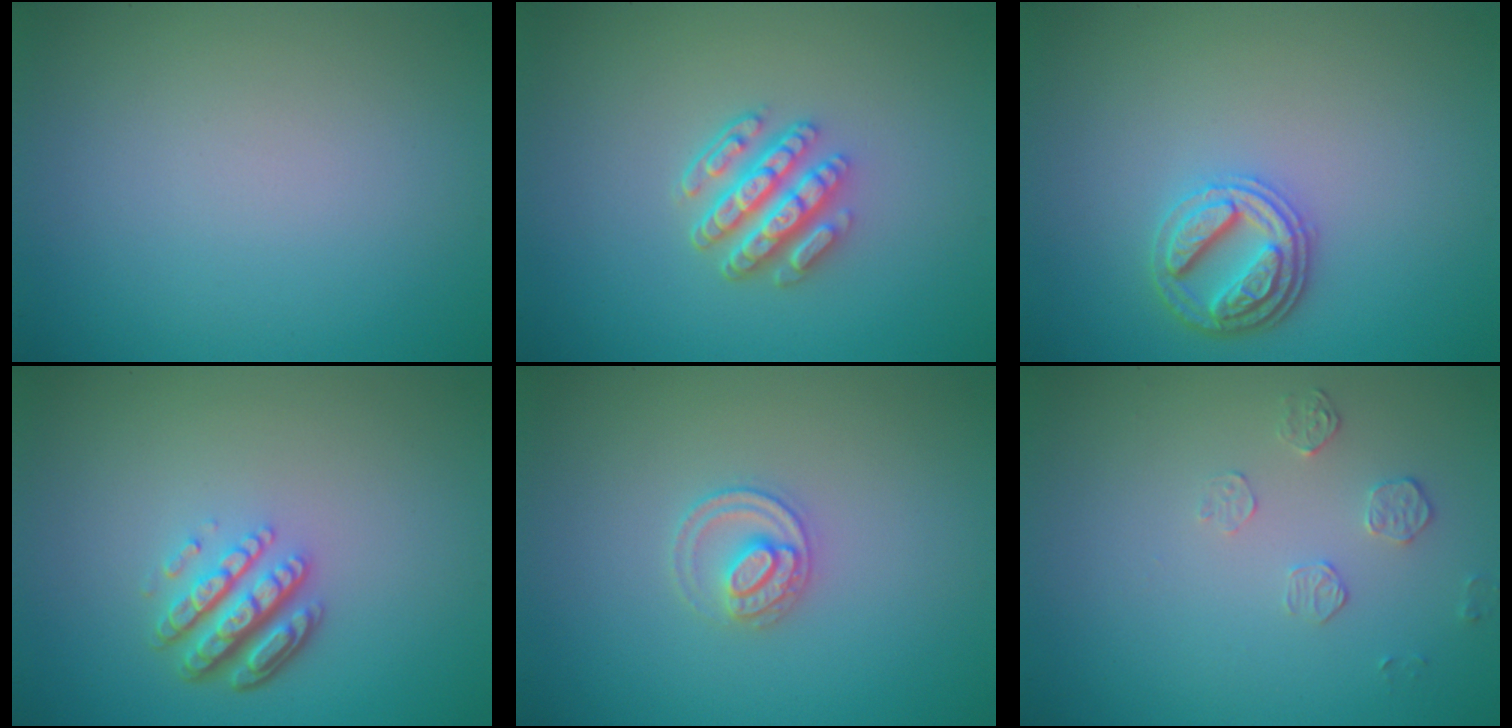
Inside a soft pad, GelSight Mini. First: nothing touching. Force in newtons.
{"total": 4.5, "press": 3.6, "slide": 2.7}
{"total": 3.3, "press": 3.1, "slide": 1.3}
{"total": 4.5, "press": 3.3, "slide": 3.1}
{"total": 2.2, "press": 2.2, "slide": 0.2}
{"total": 1.5, "press": 0.8, "slide": 1.3}